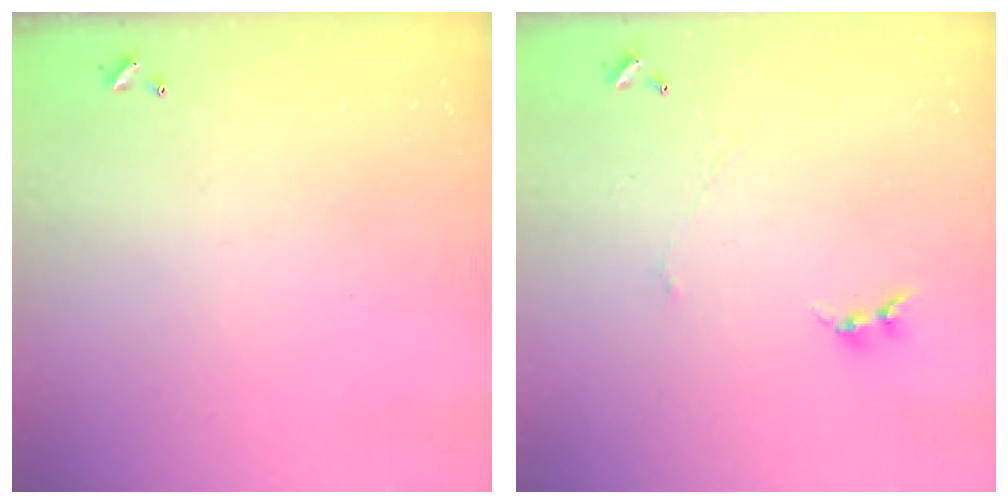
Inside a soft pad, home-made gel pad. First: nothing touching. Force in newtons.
{"total": 0.0}